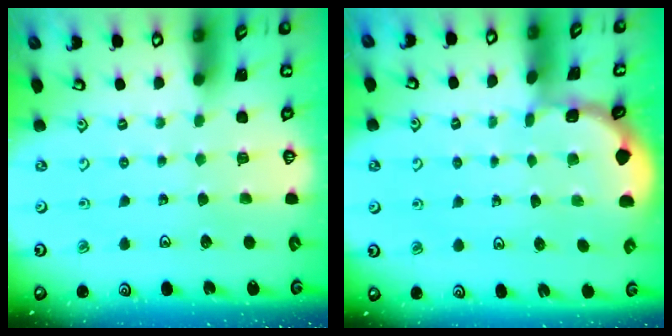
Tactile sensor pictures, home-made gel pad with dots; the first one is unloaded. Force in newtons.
{"total": 1.2, "press": 1.1, "slide": 0.1}